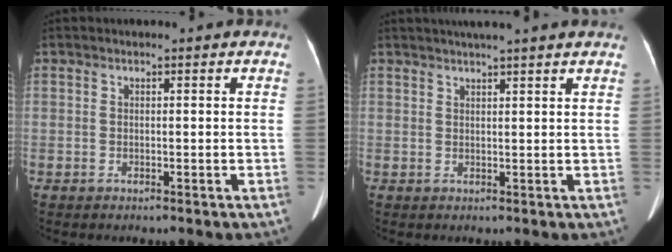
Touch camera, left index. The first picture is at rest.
{"total": 7.4, "force": [6.4, -0.6, 3.8], "torque": [-0.053, 0.028, 0.077]}